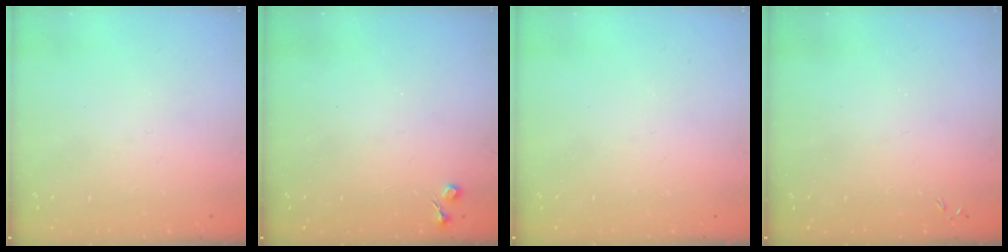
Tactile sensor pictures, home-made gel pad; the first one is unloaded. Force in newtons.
{"total": 4.0, "press": 4.0, "slide": 0.6}
{"total": 0.0}
{"total": 0.0}